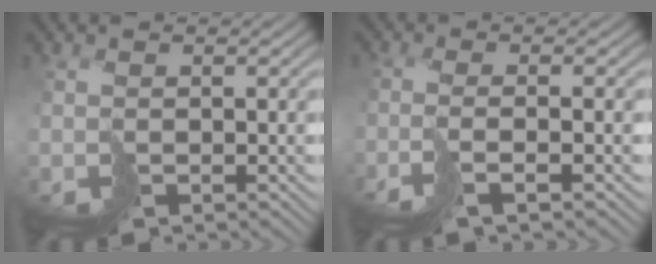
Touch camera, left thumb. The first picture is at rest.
{"total": 4.7, "force": [-2.2, 1.1, 4.0], "torque": [-0.066, 0.000, -0.054]}